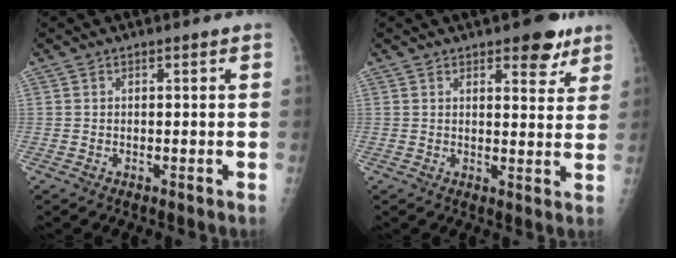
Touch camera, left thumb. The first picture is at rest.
{"total": 6.6, "force": [4.4, 2.9, 3.9], "torque": [-0.019, -0.022, 0.055]}